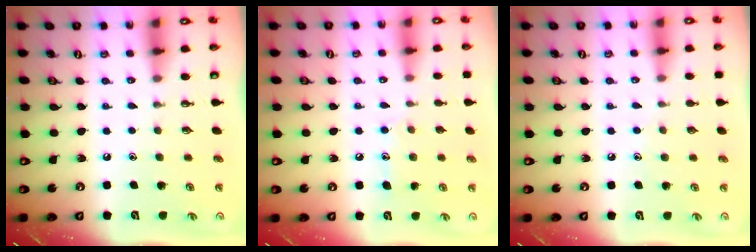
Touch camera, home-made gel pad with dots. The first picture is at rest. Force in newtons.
{"total": 8.3, "press": 8.3, "slide": 0.6}
{"total": 3.8, "press": 3.8, "slide": 0.4}